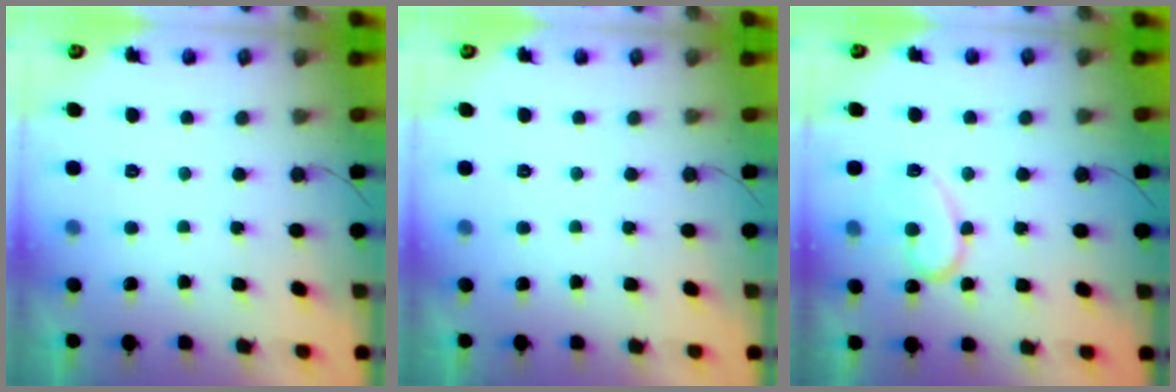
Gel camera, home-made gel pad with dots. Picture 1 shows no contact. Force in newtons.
{"total": 0.0}
{"total": 13.8, "press": 13.8, "slide": 1.3}